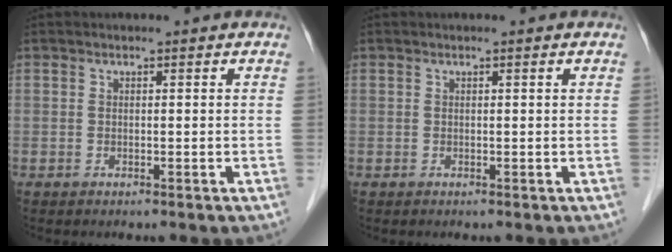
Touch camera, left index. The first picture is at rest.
{"total": 0.0}